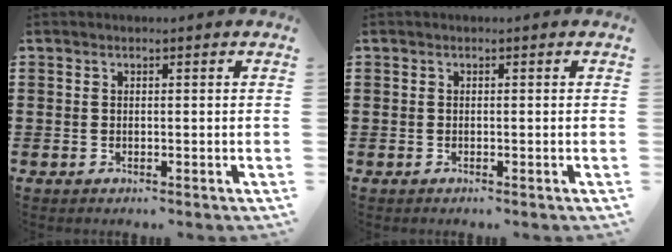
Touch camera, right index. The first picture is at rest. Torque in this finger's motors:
{"motor_torque": [-0.14, 0.12, -0.12, -0.14]}